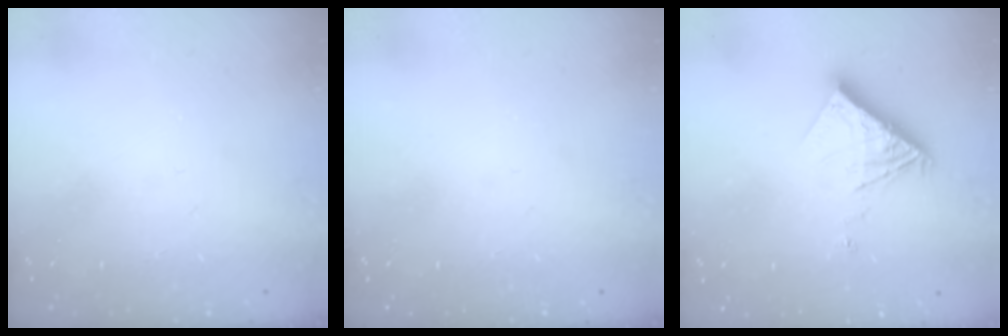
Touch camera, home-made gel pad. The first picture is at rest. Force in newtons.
{"total": 0.0}
{"total": 10.3, "press": 10.2, "slide": 0.9}